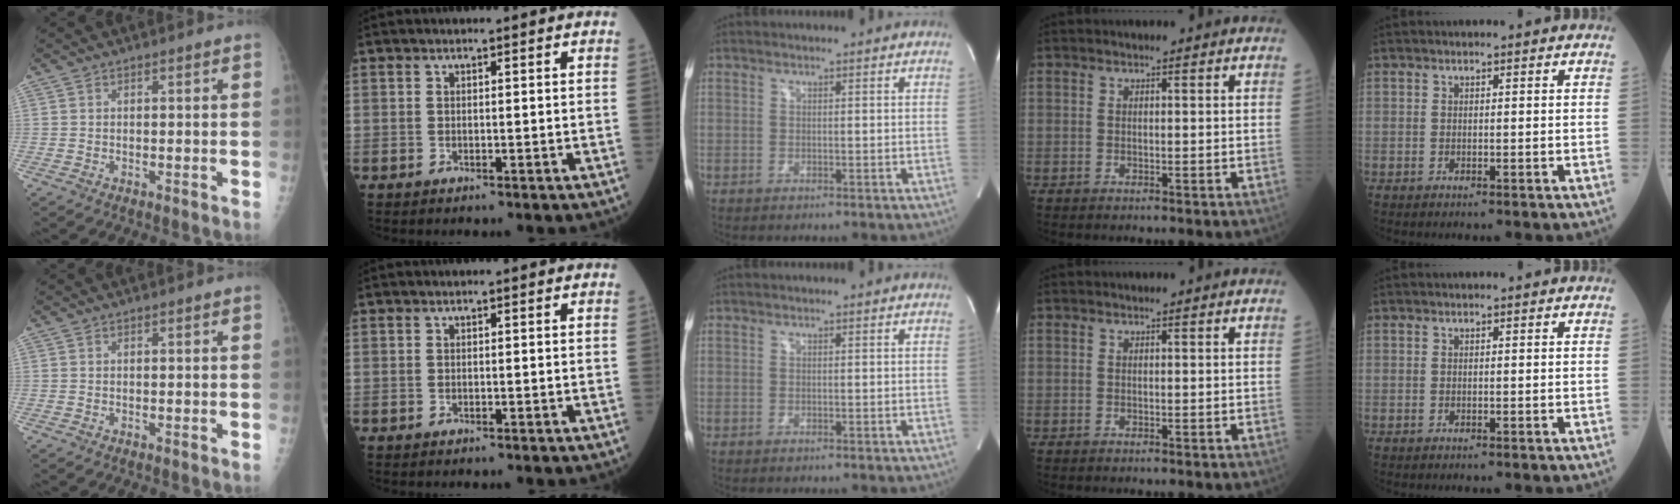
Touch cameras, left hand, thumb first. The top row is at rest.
{}